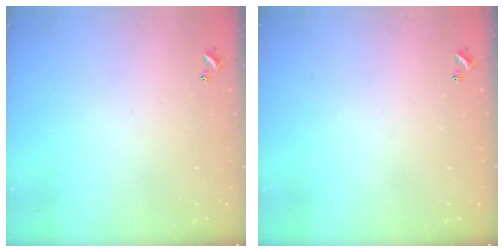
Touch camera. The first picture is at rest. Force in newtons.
{"total": 0.0}